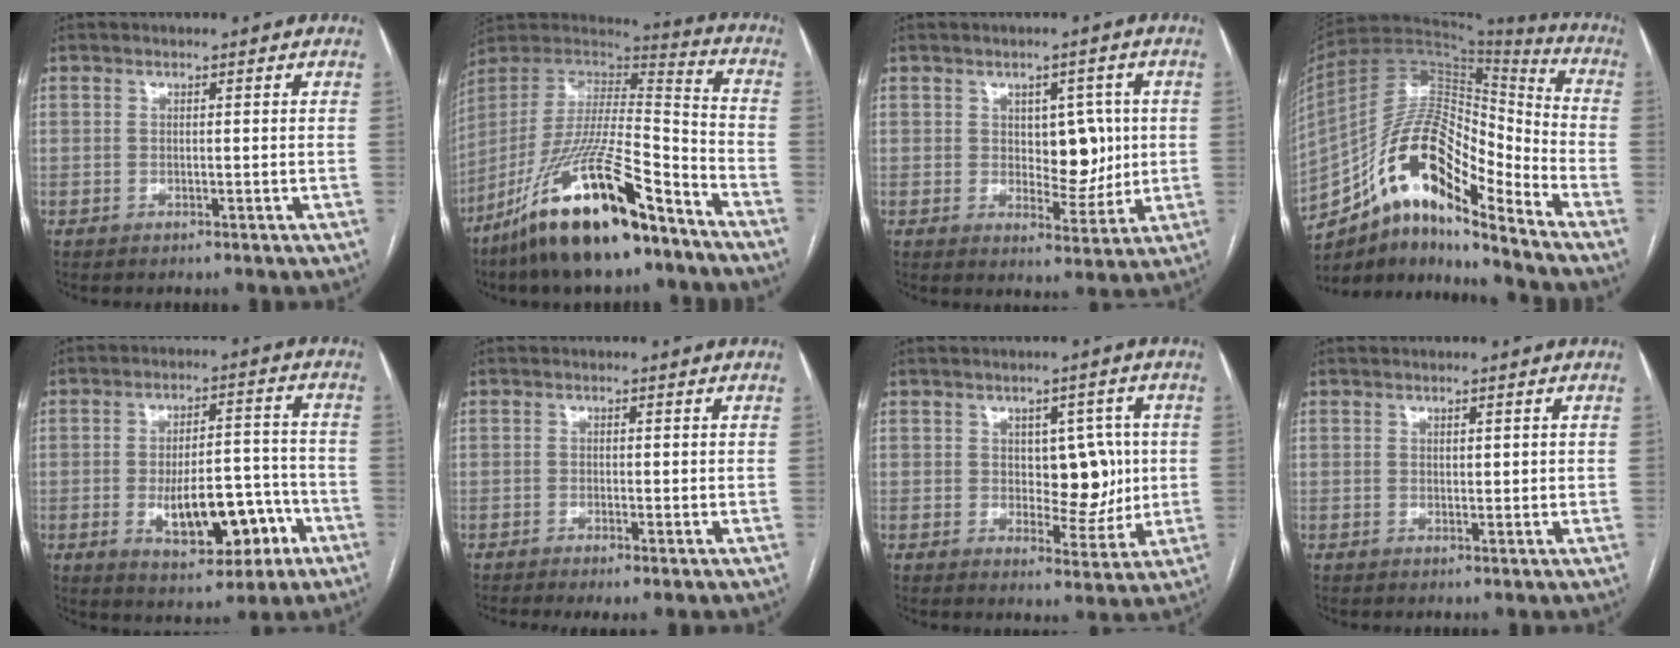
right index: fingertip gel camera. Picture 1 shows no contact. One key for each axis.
{"total": 22.9, "fx": -15.7, "fy": 3.8, "fz": 16.2, "tx": -0.308, "ty": -0.022, "tz": -0.282}
{"total": 6.7, "fx": 0.9, "fy": 3.9, "fz": 5.4, "tx": -0.065, "ty": 0.007, "tz": 0.023}
{"total": 17.3, "fx": -10.9, "fy": 4.8, "fz": 12.5, "tx": -0.228, "ty": 0.049, "tz": -0.187}
{"total": 12.4, "fx": -4.4, "fy": 5.0, "fz": 10.4, "tx": -0.154, "ty": 0.019, "tz": -0.055}
{"total": 2.4, "fx": -1.2, "fy": 0.4, "fz": 2.0, "tx": -0.036, "ty": -0.006, "tz": -0.020}
{"total": 7.4, "fx": 0.6, "fy": 4.3, "fz": 6.0, "tx": -0.068, "ty": 0.012, "tz": 0.021}
{"total": 1.1, "fx": 0.5, "fy": 0.5, "fz": 0.9, "tx": -0.012, "ty": -0.003, "tz": 0.007}